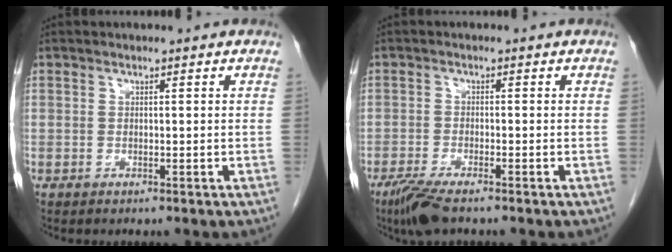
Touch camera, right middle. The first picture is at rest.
{"total": 5.1, "force": [-3.8, 0.7, 3.4], "torque": [-0.070, -0.014, -0.068]}